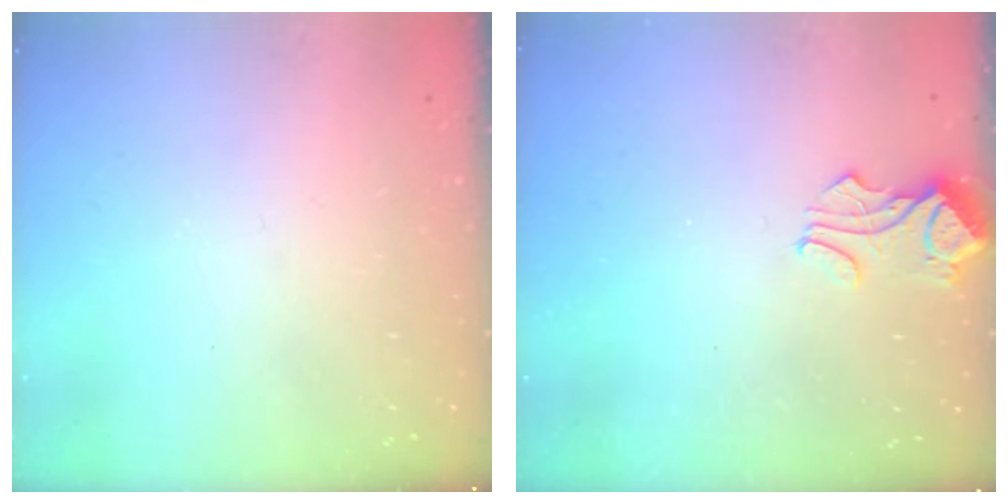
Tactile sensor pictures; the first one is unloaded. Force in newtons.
{"total": 2.2, "press": 2.2, "slide": 0.1}